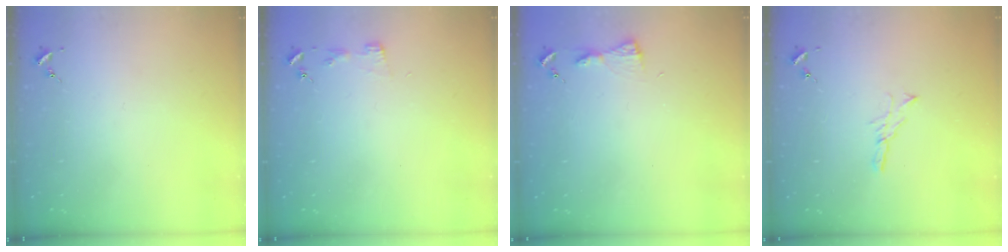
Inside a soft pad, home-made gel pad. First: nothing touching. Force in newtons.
{"total": 2.9, "press": 2.9, "slide": 0.3}
{"total": 3.9, "press": 3.9, "slide": 0.4}
{"total": 5.2, "press": 5.2, "slide": 0.3}